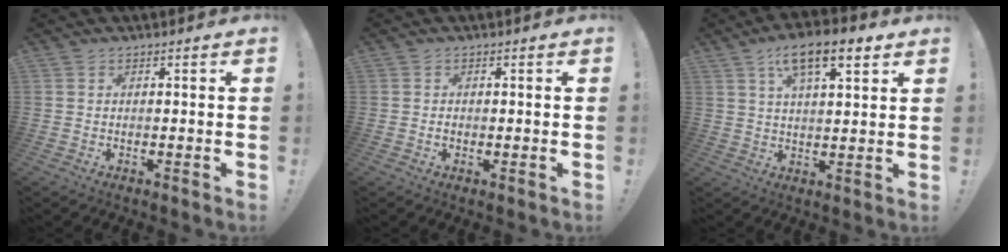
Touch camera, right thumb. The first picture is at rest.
{"total": 0.8, "force": [-0.4, 0.7, 0.2], "torque": [-0.010, 0.005, -0.007]}
{"total": 11.8, "force": [6.3, 4.4, 9.0], "torque": [-0.135, -0.021, 0.104]}